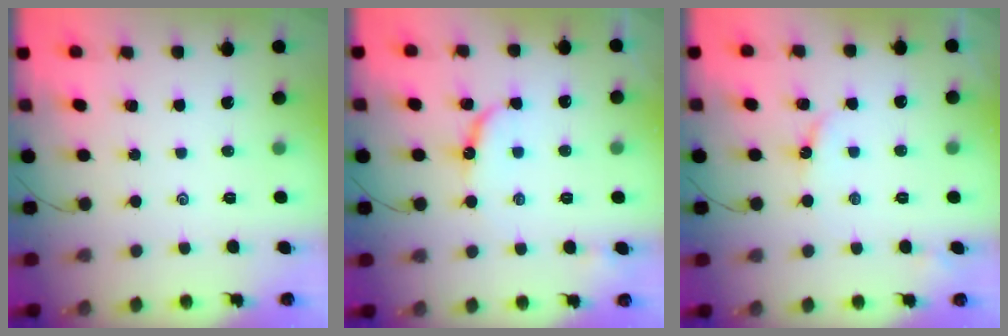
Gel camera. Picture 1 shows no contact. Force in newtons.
{"total": 8.1, "press": 8.1, "slide": 0.6}
{"total": 3.3, "press": 3.3, "slide": 0.4}